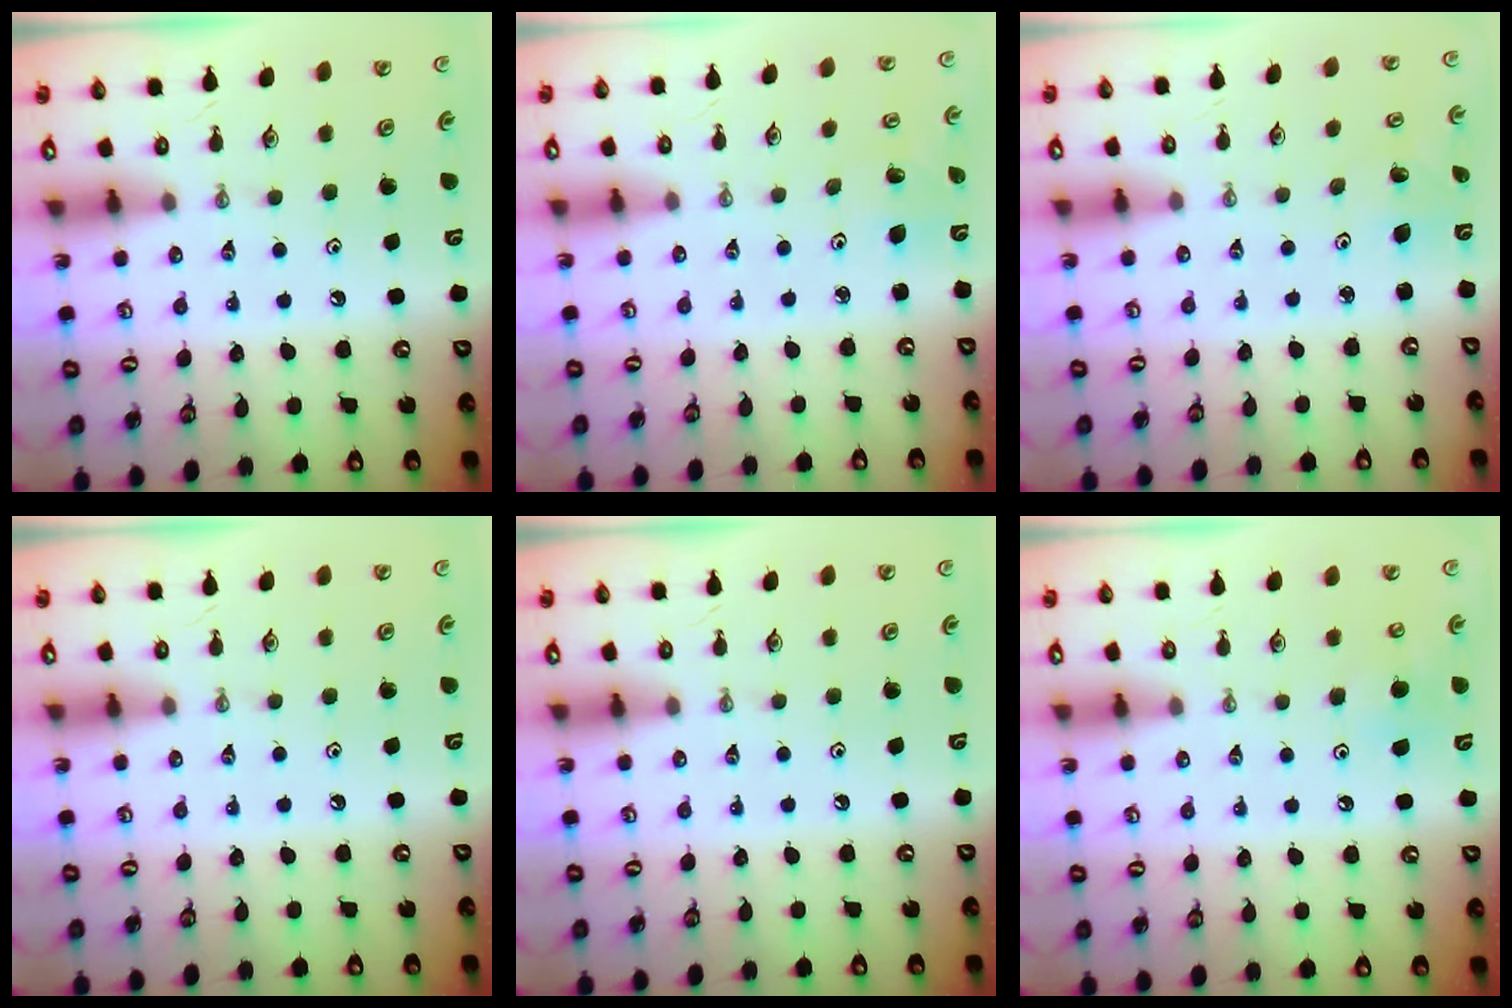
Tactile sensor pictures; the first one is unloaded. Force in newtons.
{"total": 2.4, "press": 2.4, "slide": 0.1}
{"total": 1.3, "press": 1.3, "slide": 0.1}
{"total": 0.0}
{"total": 0.0}
{"total": 6.9, "press": 6.9, "slide": 0.9}